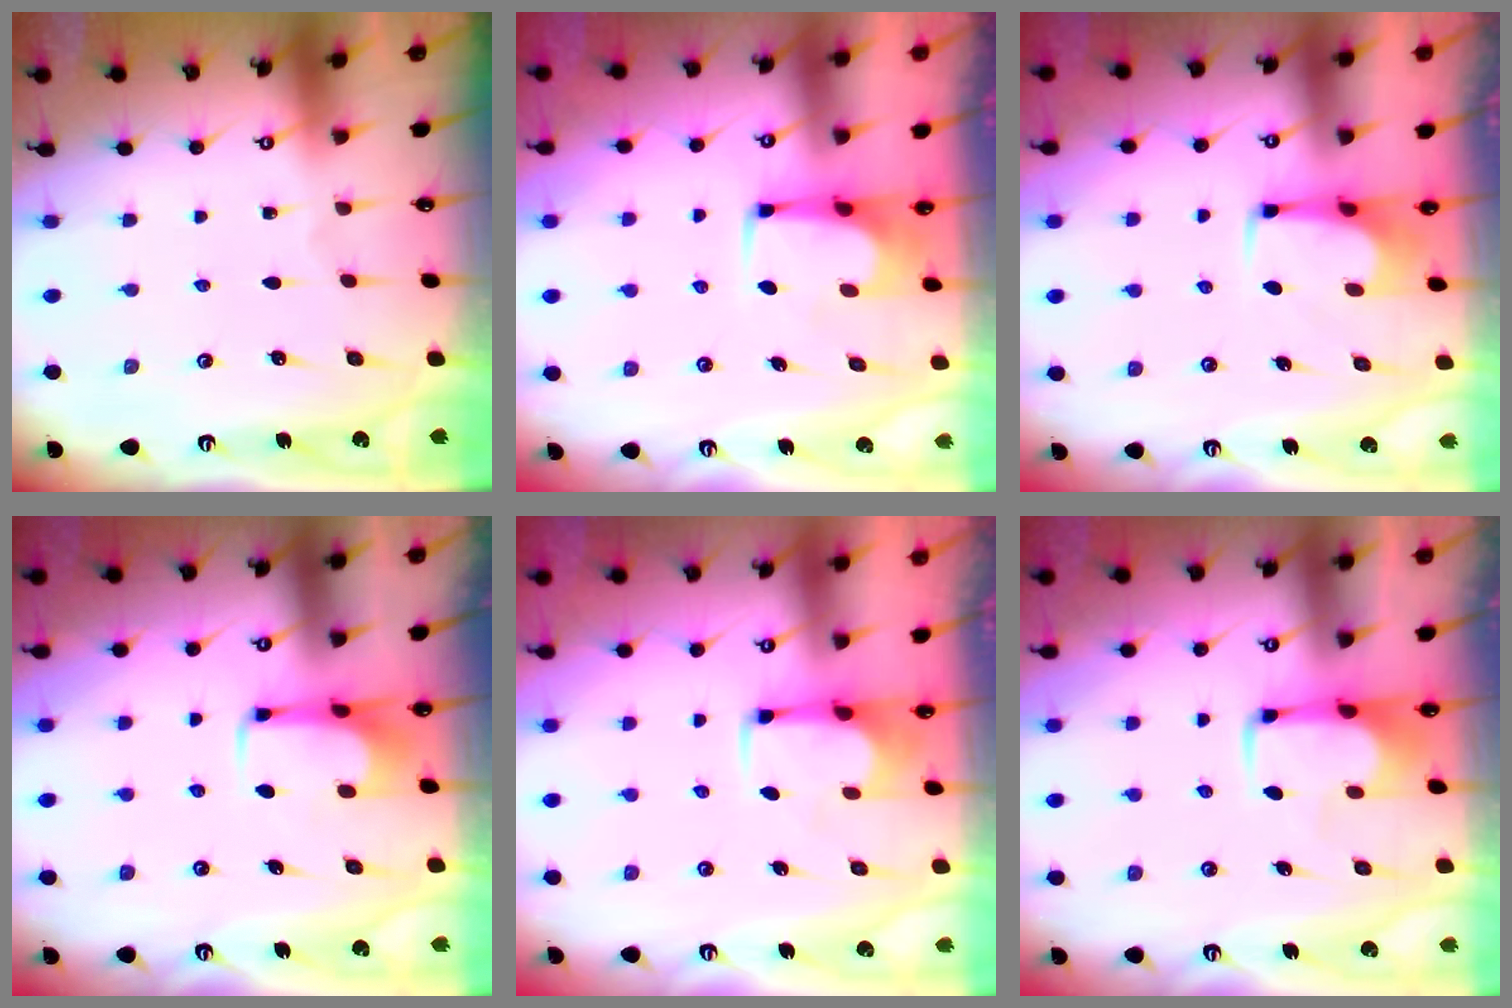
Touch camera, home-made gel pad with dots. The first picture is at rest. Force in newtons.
{"total": 1.5, "press": 1.5, "slide": 0.3}
{"total": 0.0}
{"total": 6.2, "press": 6.1, "slide": 0.9}
{"total": 2.5, "press": 2.4, "slide": 0.9}
{"total": 1.9, "press": 1.9, "slide": 0.4}